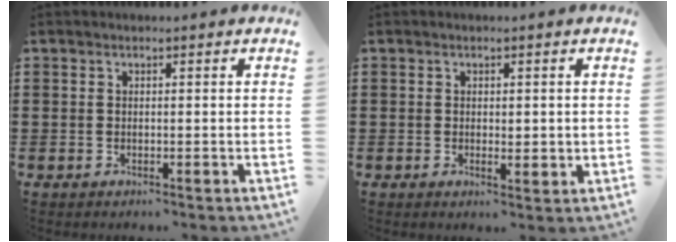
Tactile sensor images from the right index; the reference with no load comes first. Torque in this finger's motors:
{"motor_torque": [-0.31, 0.36, 0.09, -0.01]}